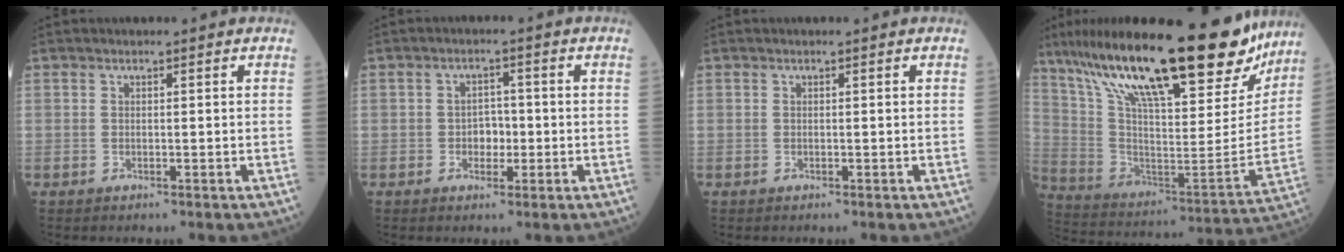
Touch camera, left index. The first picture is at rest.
{"total": 2.9, "force": [-0.6, 2.1, 2.0], "torque": [-0.028, 0.006, -0.010]}
{"total": 0.0}
{"total": 33.1, "force": [24.6, 7.4, 20.9], "torque": [-0.360, -0.006, 0.373]}